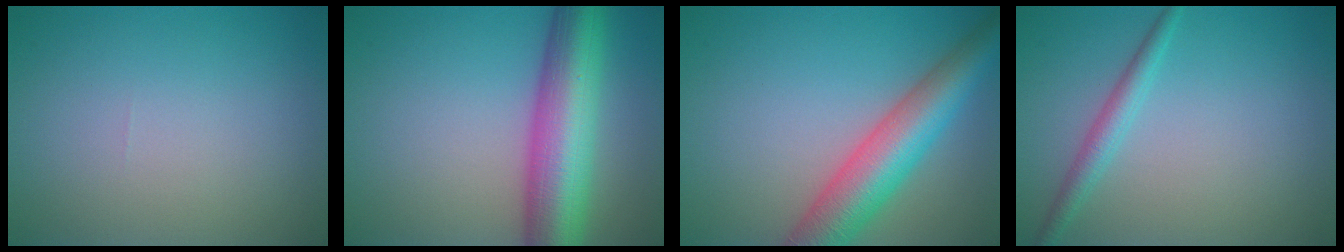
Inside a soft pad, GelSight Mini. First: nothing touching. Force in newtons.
{"total": 10.2, "press": 10.2, "slide": 0.3}
{"total": 7.8, "press": 7.8, "slide": 0.3}
{"total": 2.1, "press": 2.1, "slide": 0.1}